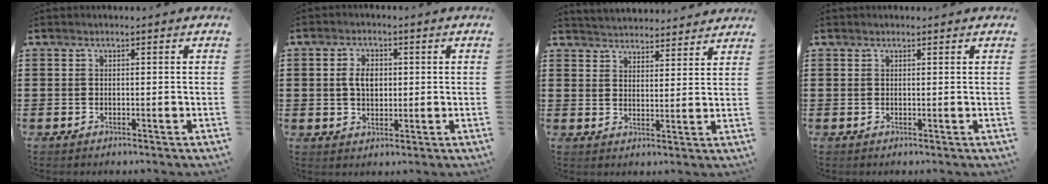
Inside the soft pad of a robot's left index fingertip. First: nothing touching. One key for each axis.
{"total": 3.9, "fx": 0.5, "fy": 2.5, "fz": 2.9, "tx": -0.055, "ty": 0.009, "tz": 0.005}
{"total": 3.9, "fx": 3.8, "fy": -0.2, "fz": -0.3, "tx": -0.007, "ty": -0.021, "tz": 0.070}
{"total": 0.6, "fx": 0.5, "fy": 0.1, "fz": 0.3, "tx": -0.006, "ty": 0.000, "tz": 0.011}